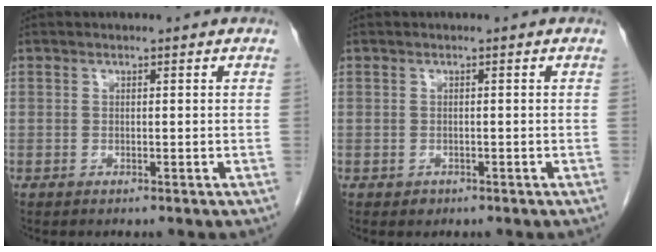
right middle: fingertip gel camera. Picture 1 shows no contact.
{"total": 0.7, "force": [-0.4, 0.6, 0.1], "torque": [-0.004, 0.002, -0.003]}